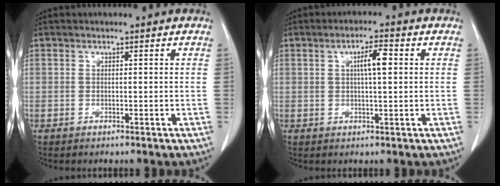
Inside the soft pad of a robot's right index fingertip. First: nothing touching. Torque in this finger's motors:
{"motor_torque": [0.17, 0.14, 0.05, 0.02]}